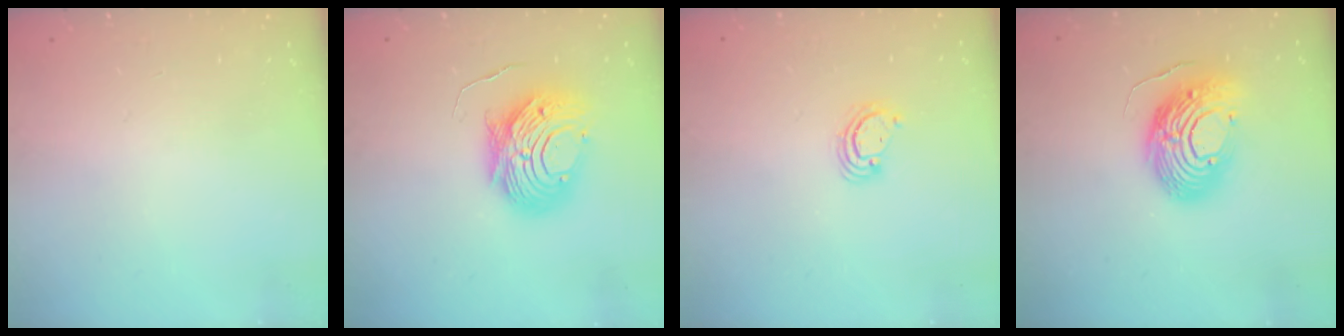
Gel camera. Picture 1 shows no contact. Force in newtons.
{"total": 10.5, "press": 10.5, "slide": 1.0}
{"total": 3.7, "press": 3.7, "slide": 0.4}
{"total": 13.7, "press": 13.5, "slide": 2.3}